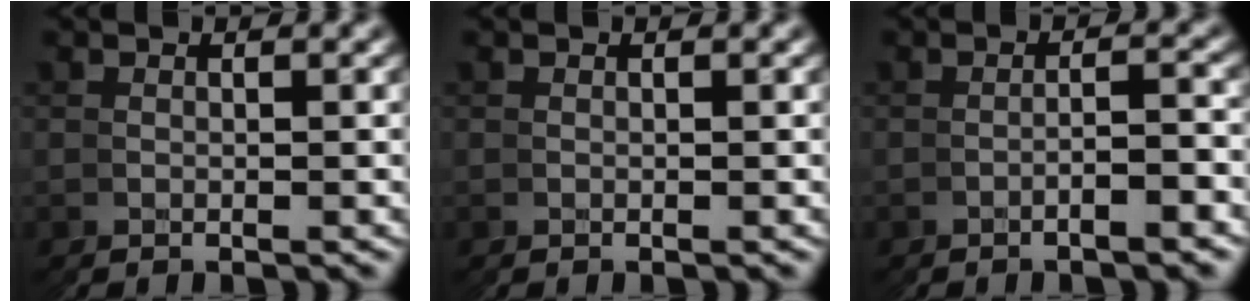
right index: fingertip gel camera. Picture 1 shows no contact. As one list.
[{"total": 0.0}, {"total": 2.0, "force": [-1.5, -0.8, 1.1], "torque": [-0.014, 0.005, -0.030]}]